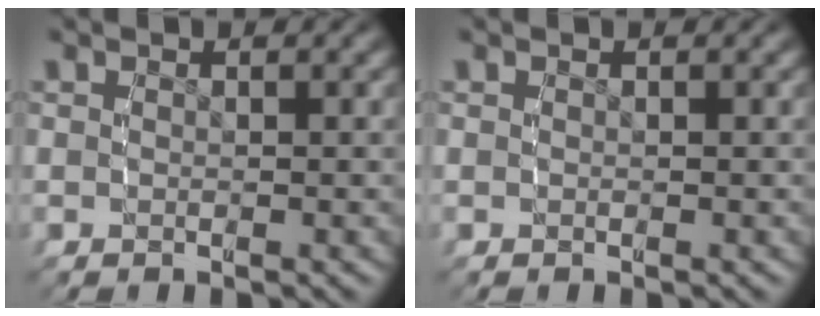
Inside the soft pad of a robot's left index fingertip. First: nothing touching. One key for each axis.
{"total": 0.0}